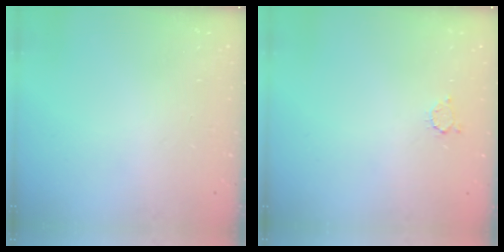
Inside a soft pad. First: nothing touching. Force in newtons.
{"total": 2.7, "press": 2.7, "slide": 0.3}